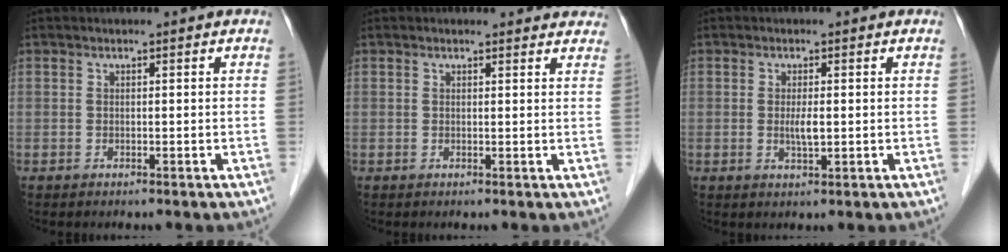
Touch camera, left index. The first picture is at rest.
{"total": 4.3, "force": [4.1, 1.2, 0.4], "torque": [0.004, 0.001, 0.026]}
{"total": 2.1, "force": [0.0, 0.4, 2.1], "torque": [-0.044, -0.003, 0.001]}